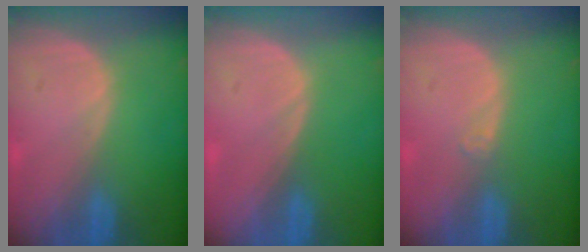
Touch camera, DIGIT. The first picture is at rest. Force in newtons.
{"total": 0.0}
{"total": 0.9, "press": 0.7, "slide": 0.6}